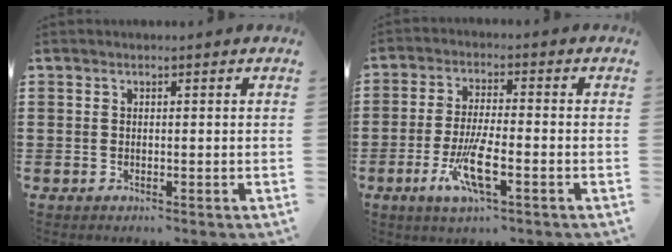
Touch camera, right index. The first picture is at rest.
{"total": 7.3, "force": [-3.0, 1.3, 6.5], "torque": [-0.144, -0.020, -0.060]}